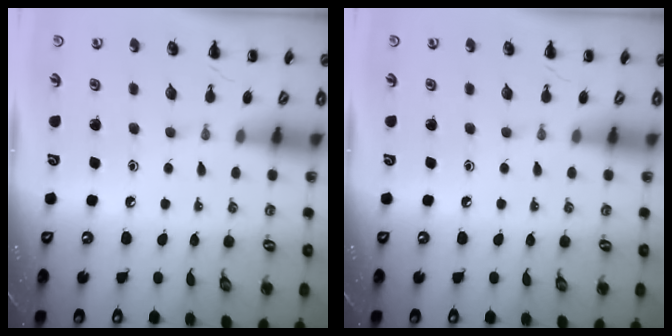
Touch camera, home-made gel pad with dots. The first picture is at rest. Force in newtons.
{"total": 0.0}